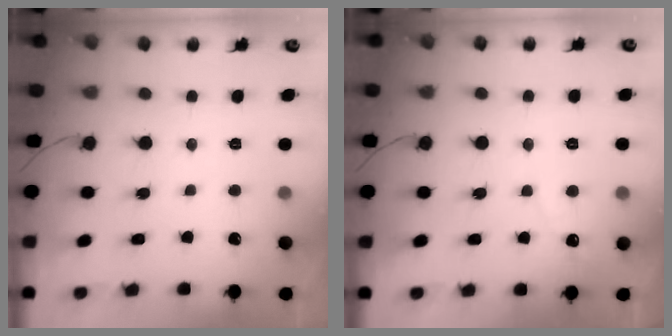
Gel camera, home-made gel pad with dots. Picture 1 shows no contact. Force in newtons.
{"total": 3.6, "press": 3.6, "slide": 0.3}